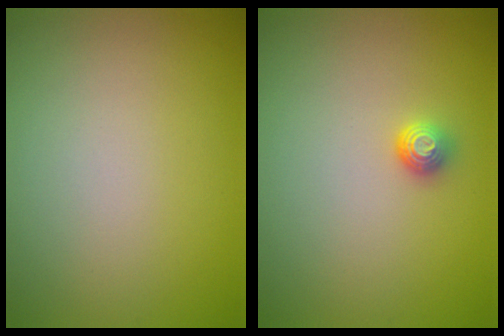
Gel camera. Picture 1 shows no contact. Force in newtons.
{"total": 1.3, "press": 1.1, "slide": 0.7}